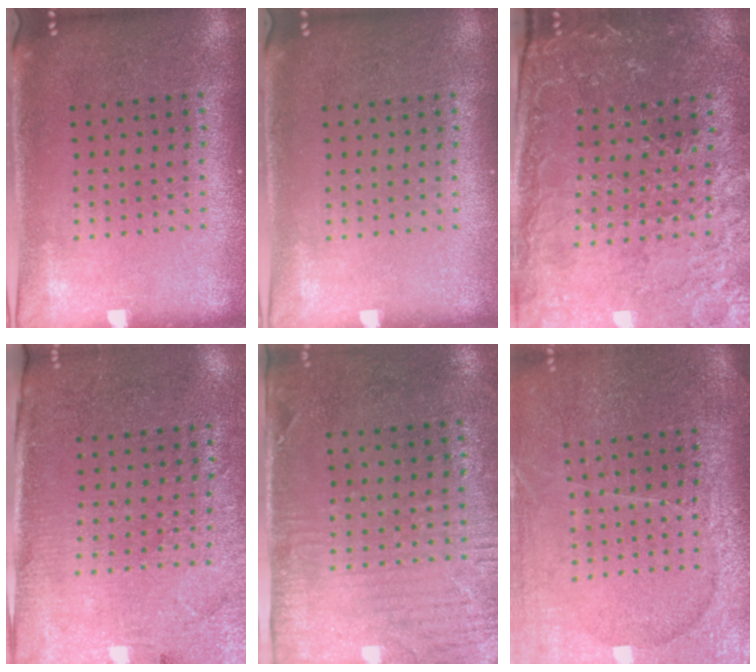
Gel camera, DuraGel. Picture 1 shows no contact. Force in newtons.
{"total": 0.0}
{"total": 1.5, "press": 1.4, "slide": 0.5}
{"total": 2.8, "press": 2.6, "slide": 1.2}
{"total": 2.9, "press": 2.4, "slide": 1.7}
{"total": 4.1, "press": 3.6, "slide": 2.0}